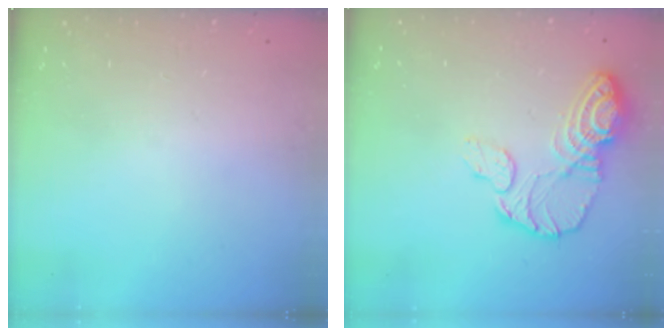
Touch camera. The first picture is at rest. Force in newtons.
{"total": 12.0, "press": 11.9, "slide": 1.1}